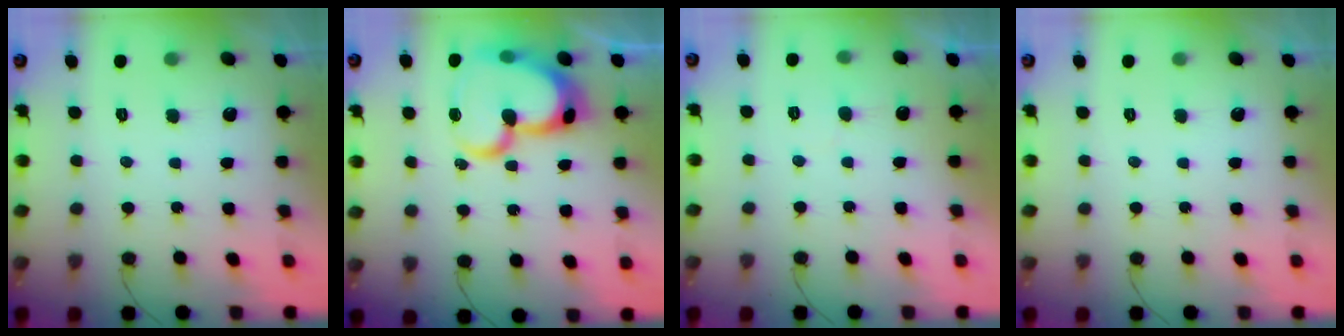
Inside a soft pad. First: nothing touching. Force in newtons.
{"total": 21.8, "press": 21.7, "slide": 2.5}
{"total": 3.6, "press": 3.6, "slide": 0.1}
{"total": 0.0}